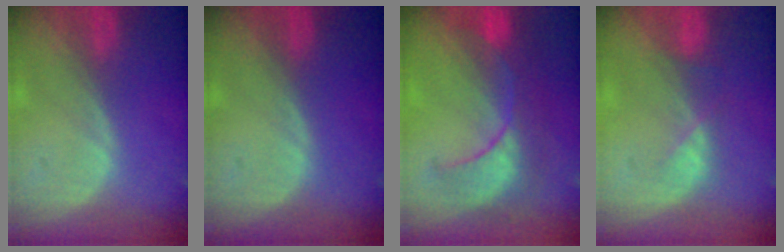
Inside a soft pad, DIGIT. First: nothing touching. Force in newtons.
{"total": 0.0}
{"total": 8.3, "press": 8.3, "slide": 0.9}
{"total": 2.6, "press": 2.5, "slide": 0.8}